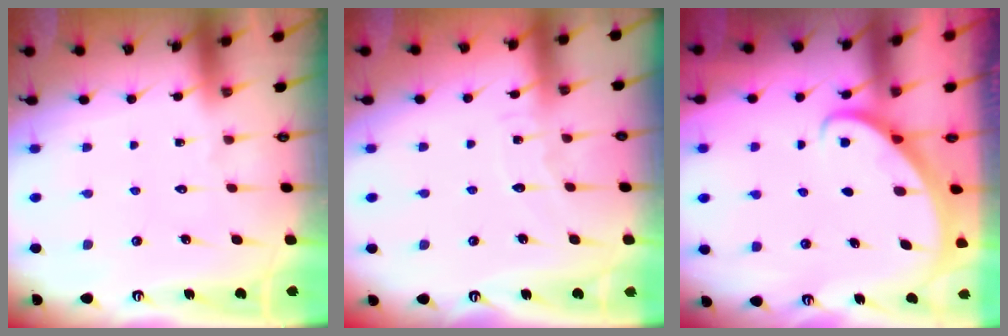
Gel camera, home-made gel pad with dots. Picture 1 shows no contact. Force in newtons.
{"total": 3.5, "press": 3.5, "slide": 0.5}
{"total": 2.8, "press": 2.8, "slide": 0.2}